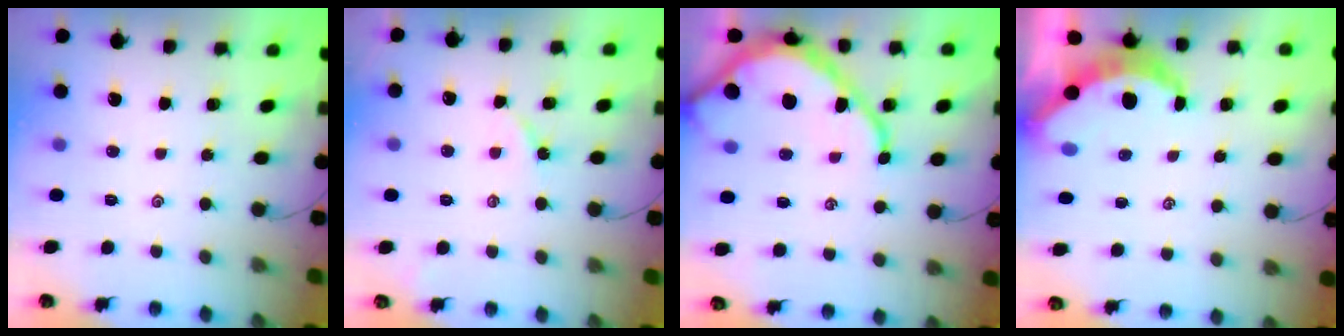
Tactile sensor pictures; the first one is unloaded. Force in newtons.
{"total": 3.4, "press": 3.3, "slide": 0.5}
{"total": 14.6, "press": 14.5, "slide": 1.5}
{"total": 6.9, "press": 6.9, "slide": 0.2}